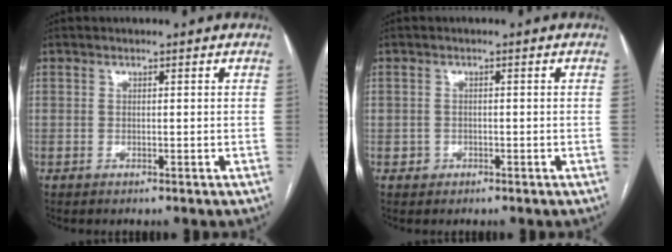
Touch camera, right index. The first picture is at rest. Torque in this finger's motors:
{"motor_torque": [-0.03, 0.10, -0.05, -0.01]}